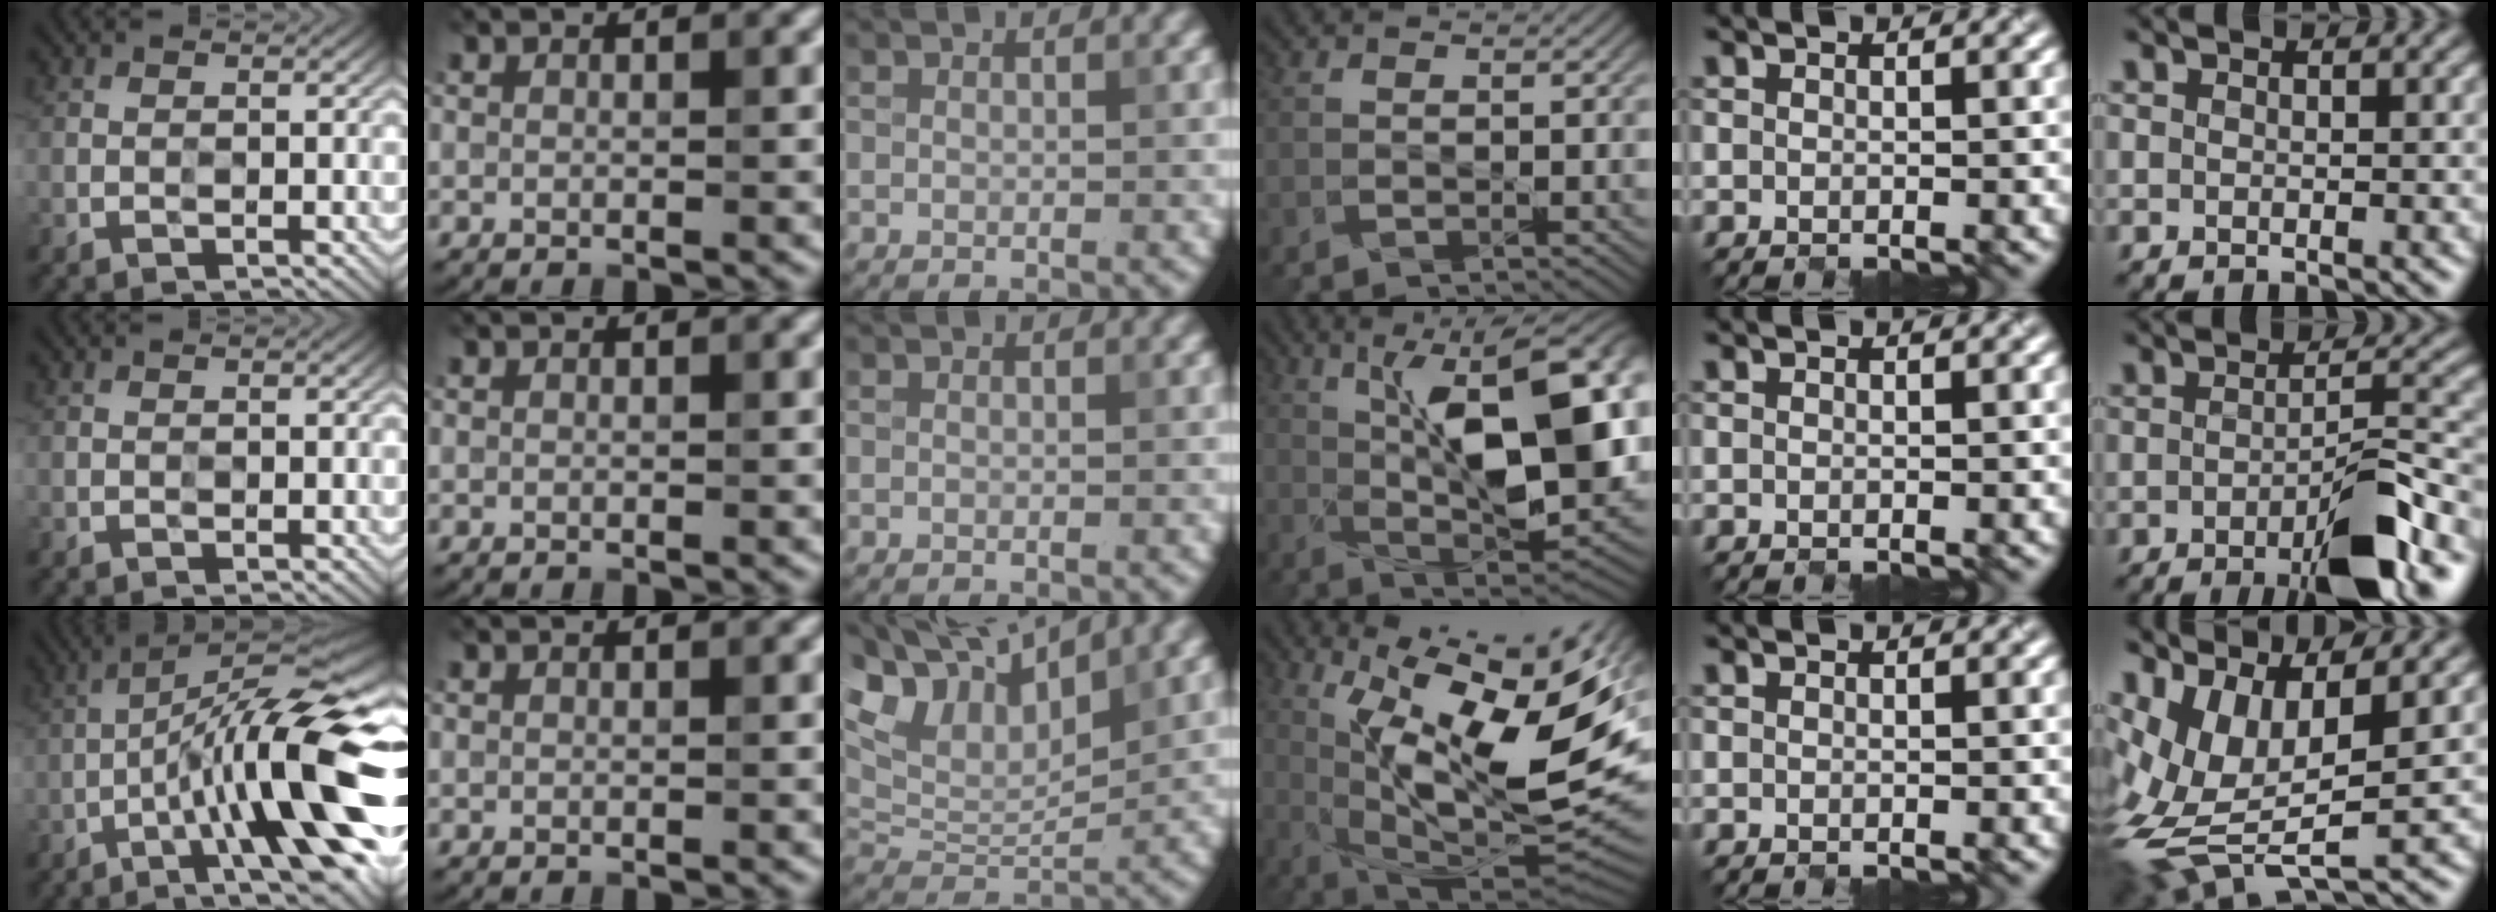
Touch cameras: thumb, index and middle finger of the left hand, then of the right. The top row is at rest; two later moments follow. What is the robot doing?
{"motion": "open", "object": "hinged tin"}